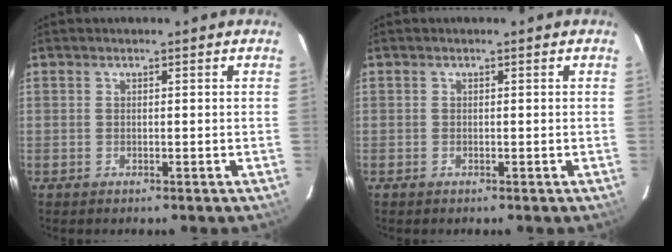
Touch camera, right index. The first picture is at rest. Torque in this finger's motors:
{"motor_torque": [0.09, -0.06, 0.04, 0.01]}